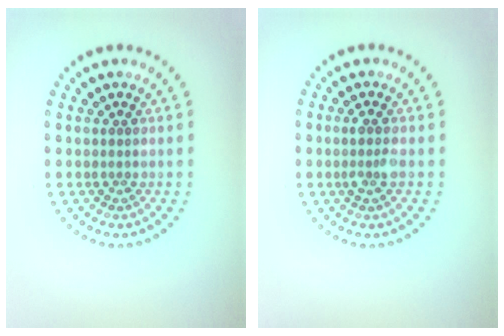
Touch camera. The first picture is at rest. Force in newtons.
{"total": 1.6, "press": 1.5, "slide": 0.7}